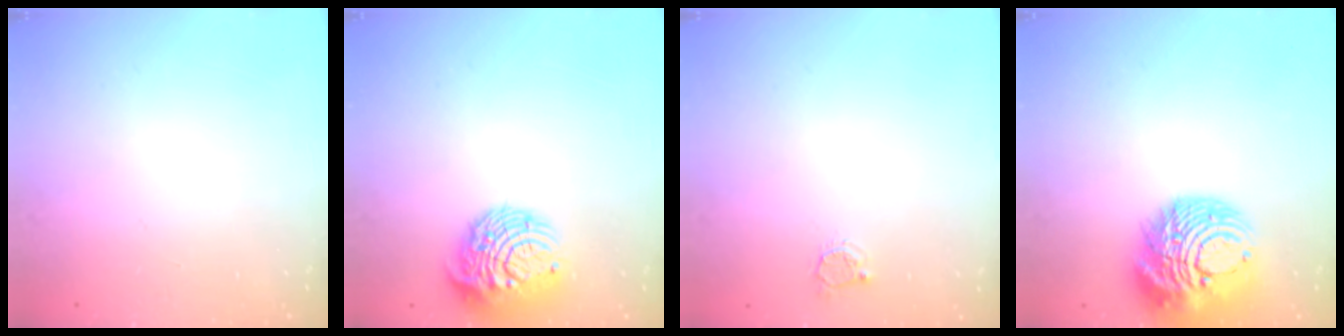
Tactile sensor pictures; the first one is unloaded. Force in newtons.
{"total": 12.6, "press": 12.6, "slide": 1.1}
{"total": 3.0, "press": 3.0, "slide": 0.4}
{"total": 17.8, "press": 17.7, "slide": 2.0}